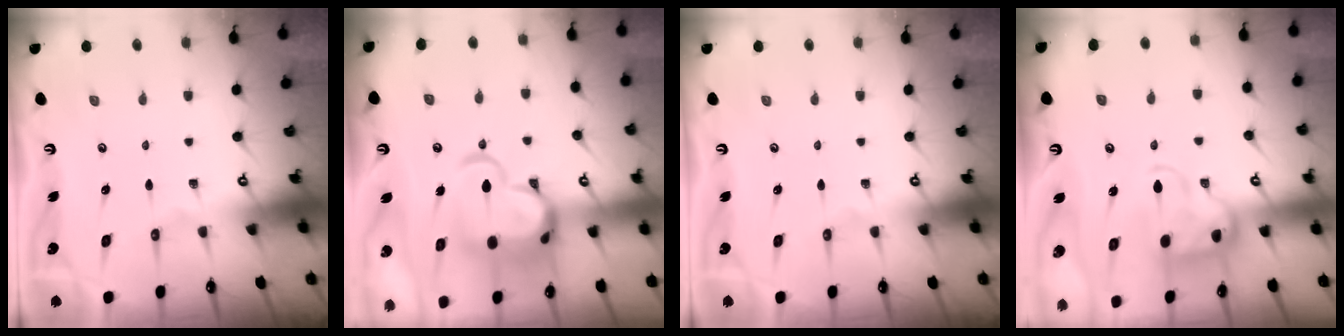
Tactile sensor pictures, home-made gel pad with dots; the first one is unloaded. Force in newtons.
{"total": 11.4, "press": 11.3, "slide": 1.7}
{"total": 0.0}
{"total": 5.3, "press": 5.1, "slide": 1.5}